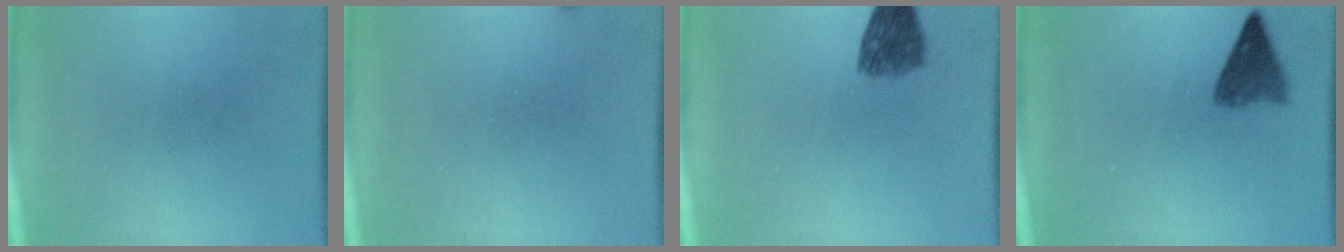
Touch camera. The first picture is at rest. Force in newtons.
{"total": 0.5}
{"total": 4.9}
{"total": 3.8}